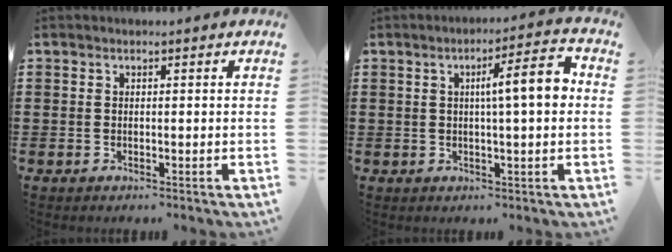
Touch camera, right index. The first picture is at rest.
{"total": 7.5, "force": [1.1, 0.9, 7.4], "torque": [-0.115, -0.007, 0.006]}